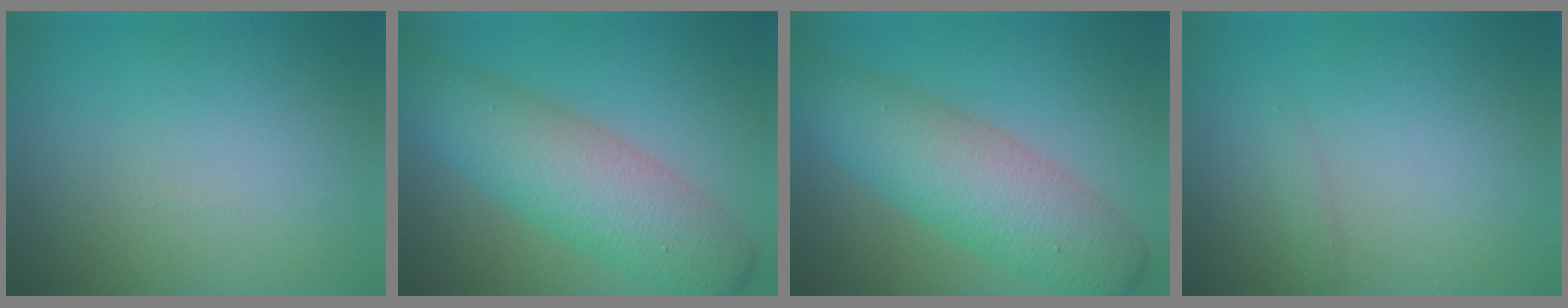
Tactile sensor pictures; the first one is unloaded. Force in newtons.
{"total": 8.4, "press": 8.4, "slide": 0.1}
{"total": 8.4, "press": 8.4, "slide": 0.1}
{"total": 0.6, "press": 0.6, "slide": 0.0}